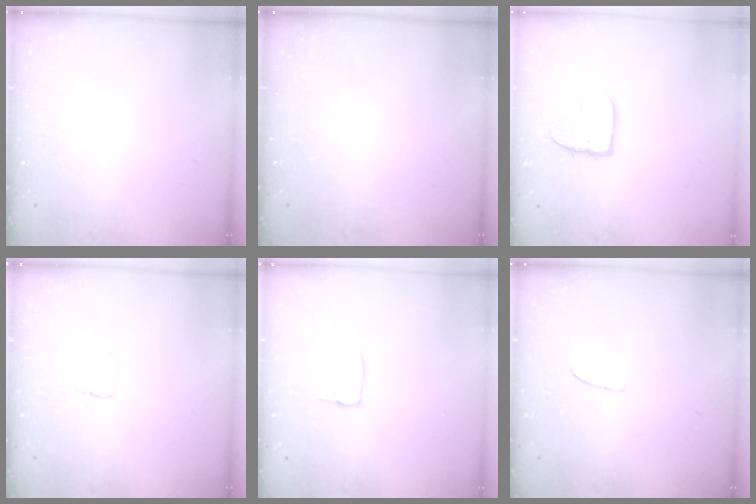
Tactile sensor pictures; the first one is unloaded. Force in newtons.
{"total": 0.0}
{"total": 9.8, "press": 9.8, "slide": 0.5}
{"total": 2.9, "press": 2.9, "slide": 0.2}
{"total": 6.5, "press": 6.5, "slide": 0.6}
{"total": 4.7, "press": 4.7, "slide": 0.3}